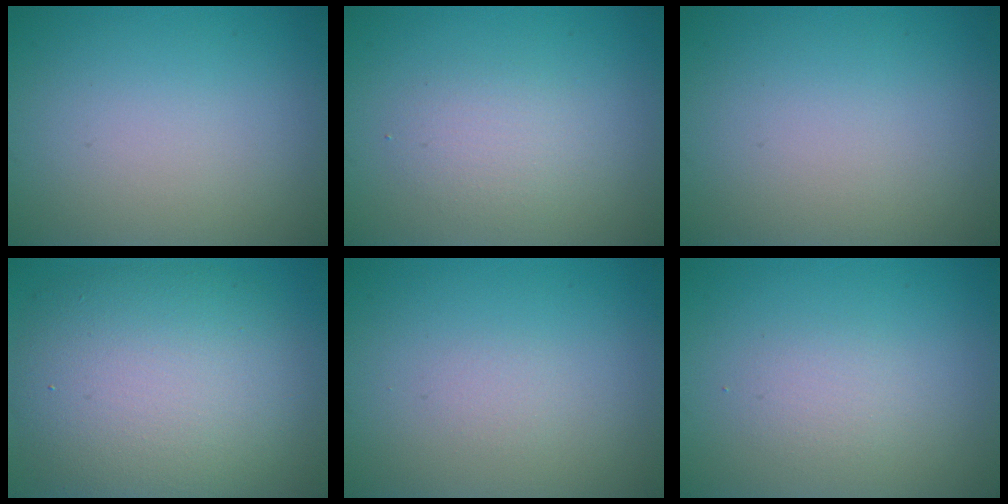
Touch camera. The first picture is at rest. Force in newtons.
{"total": 1.9, "press": 1.9, "slide": 0.1}
{"total": 0.0}
{"total": 10.2, "press": 10.2, "slide": 0.9}
{"total": 0.6, "press": 0.6, "slide": 0.1}
{"total": 1.4, "press": 1.4, "slide": 0.1}